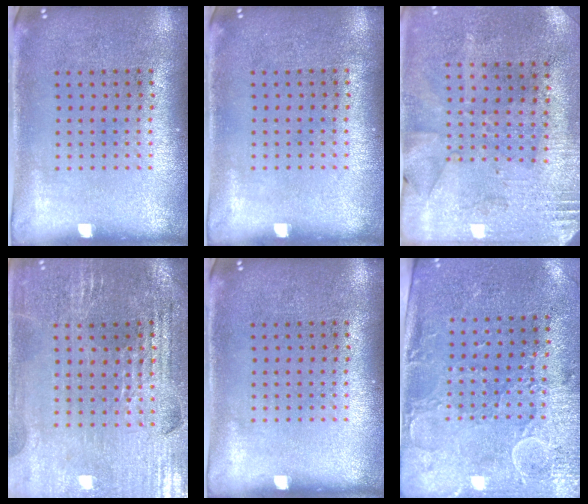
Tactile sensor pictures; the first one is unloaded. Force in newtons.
{"total": 0.0}
{"total": 2.8, "press": 2.2, "slide": 1.7}
{"total": 2.9, "press": 2.8, "slide": 0.5}
{"total": 0.0}
{"total": 2.9, "press": 2.5, "slide": 1.5}